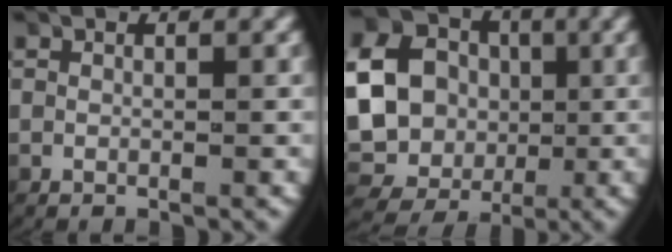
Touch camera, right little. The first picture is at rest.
{"total": 16.3, "force": [-0.2, 15.0, 6.2], "torque": [-0.171, -0.045, -0.004]}